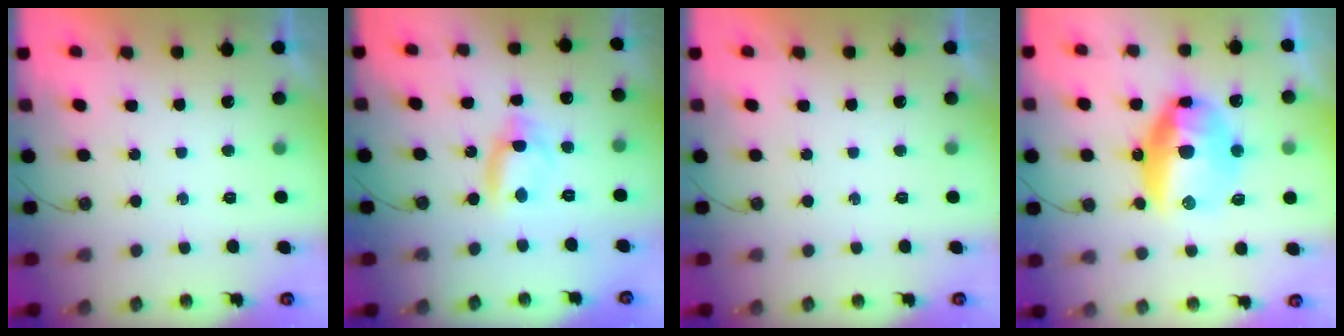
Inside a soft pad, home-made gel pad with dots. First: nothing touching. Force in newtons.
{"total": 6.6, "press": 5.8, "slide": 3.2}
{"total": 0.0}
{"total": 15.7, "press": 15.6, "slide": 2.1}